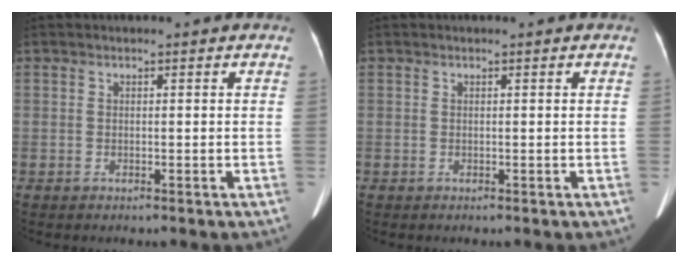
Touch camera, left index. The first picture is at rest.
{"total": 0.0}